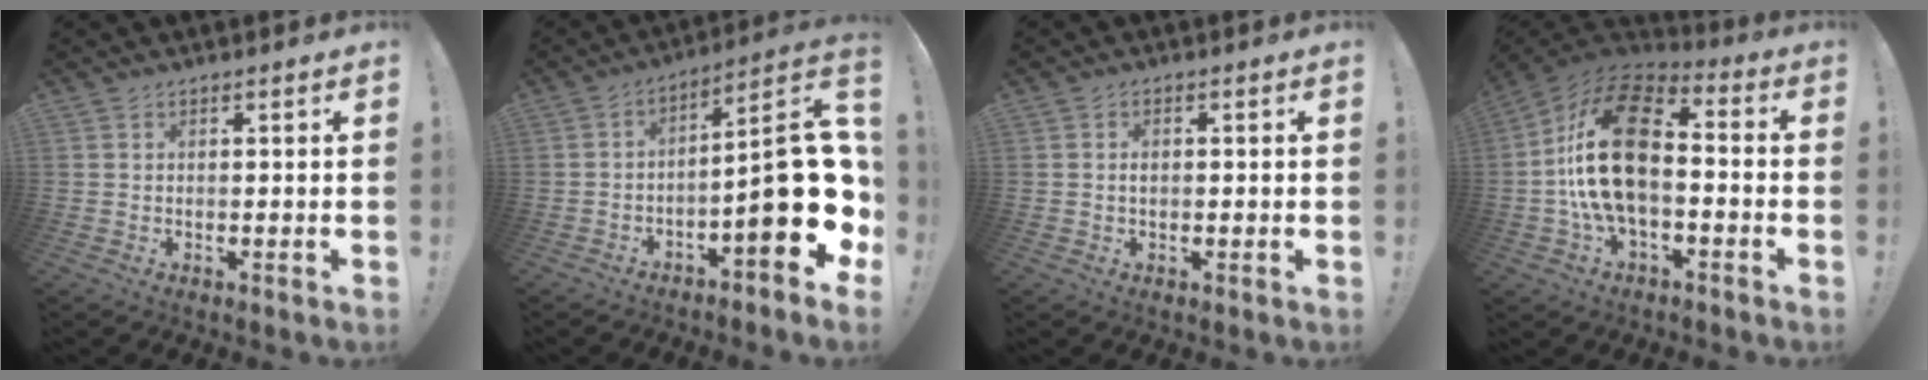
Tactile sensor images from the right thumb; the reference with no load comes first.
{"total": 20.7, "force": [-3.9, 6.2, 19.3], "torque": [-0.273, 0.024, -0.052]}
{"total": 1.4, "force": [-0.2, 0.9, 1.0], "torque": [-0.019, 0.005, -0.004]}
{"total": 21.8, "force": [-0.5, 12.3, 18.0], "torque": [-0.351, 0.028, -0.004]}